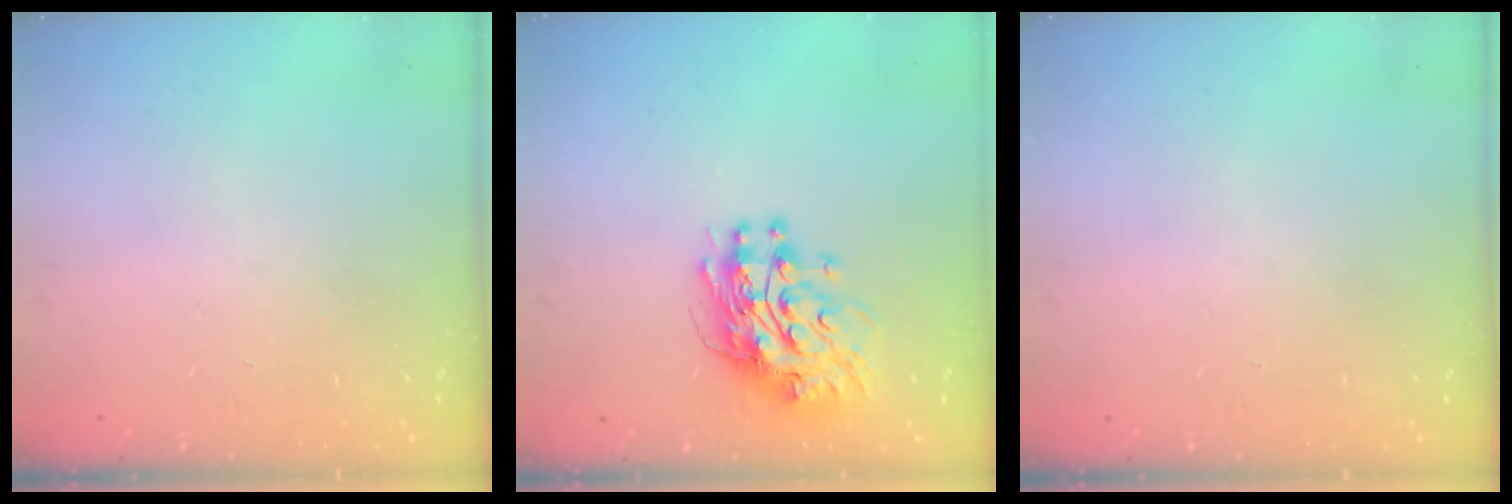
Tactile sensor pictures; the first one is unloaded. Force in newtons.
{"total": 11.2, "press": 11.2, "slide": 0.9}
{"total": 0.0}